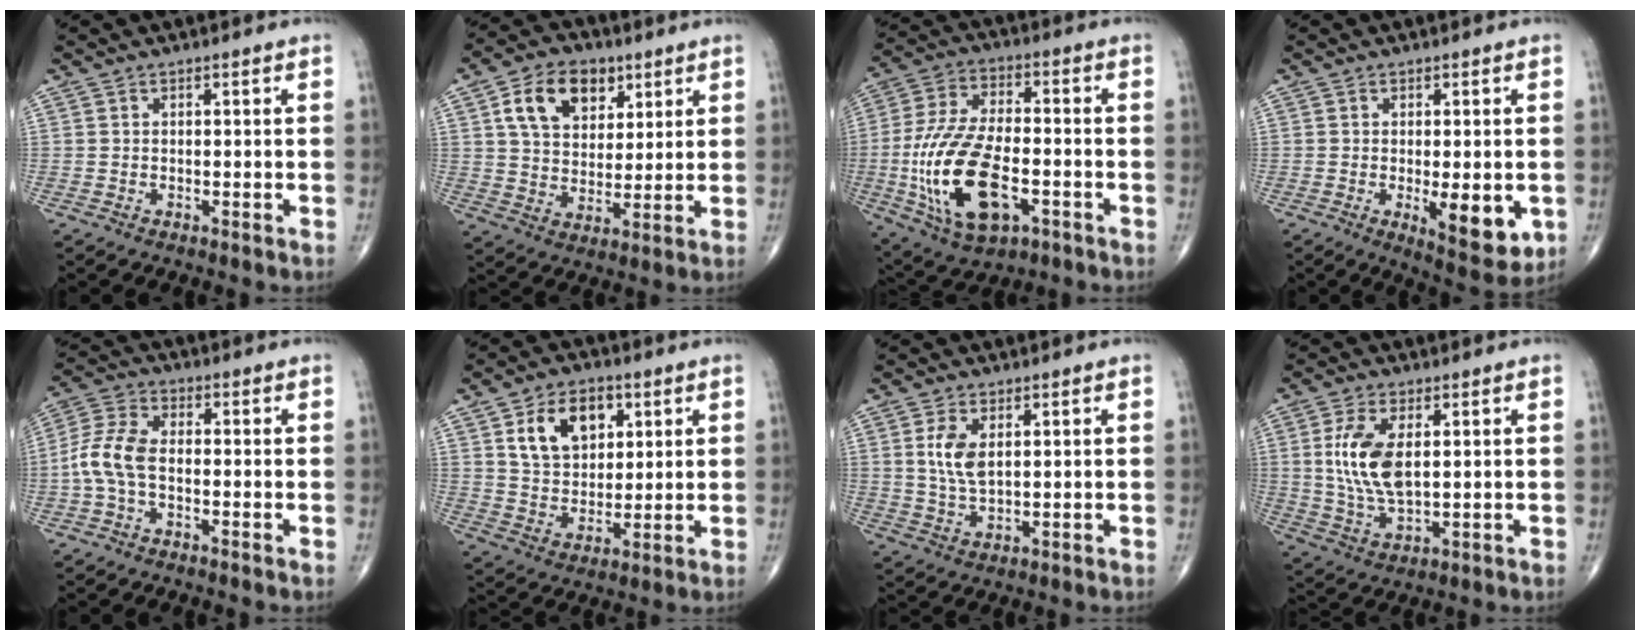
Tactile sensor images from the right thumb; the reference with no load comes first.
{"total": 12.8, "force": [5.4, 8.7, 7.7], "torque": [-0.100, -0.013, 0.096]}
{"total": 19.8, "force": [-5.2, 9.9, 16.3], "torque": [-0.328, 0.014, -0.084]}
{"total": 9.7, "force": [-2.2, 3.8, 8.7], "torque": [-0.104, -0.020, -0.023]}
{"total": 7.6, "force": [-1.4, 4.0, 6.3], "torque": [-0.143, 0.023, -0.038]}
{"total": 12.0, "force": [4.8, 8.1, 7.5], "torque": [-0.090, -0.017, 0.089]}
{"total": 5.7, "force": [1.5, 2.8, 4.8], "torque": [-0.095, -0.009, 0.035]}
{"total": 11.8, "force": [2.0, 5.9, 10.0], "torque": [-0.199, -0.013, 0.046]}